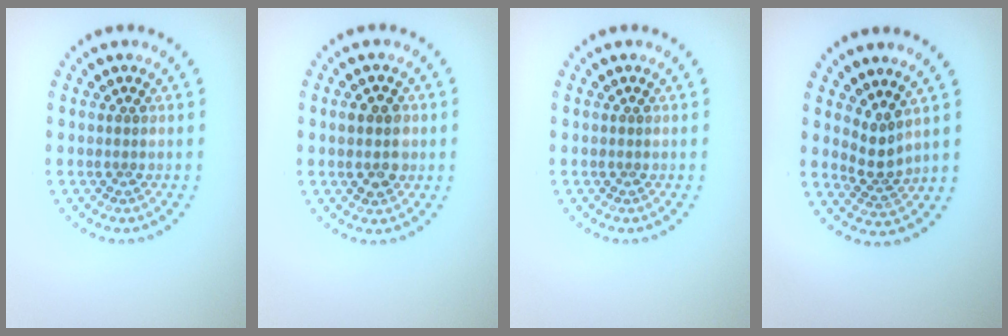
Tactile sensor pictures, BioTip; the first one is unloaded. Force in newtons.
{"total": 2.9, "press": 2.8, "slide": 0.2}
{"total": 0.0}
{"total": 2.2, "press": 1.5, "slide": 1.7}